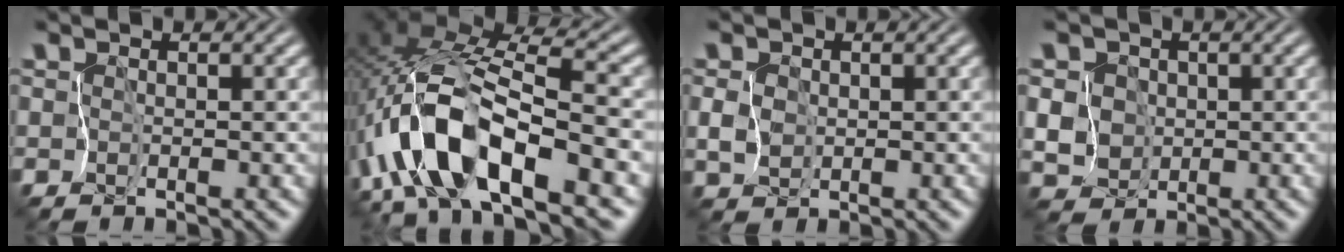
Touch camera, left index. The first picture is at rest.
{"total": 12.3, "force": [-4.7, 4.8, 10.3], "torque": [-0.225, 0.000, -0.071]}
{"total": 1.3, "force": [0.1, 1.1, 0.6], "torque": [-0.026, 0.004, 0.009]}
{"total": 5.9, "force": [0.4, 5.5, 2.3], "torque": [-0.072, 0.025, -0.003]}